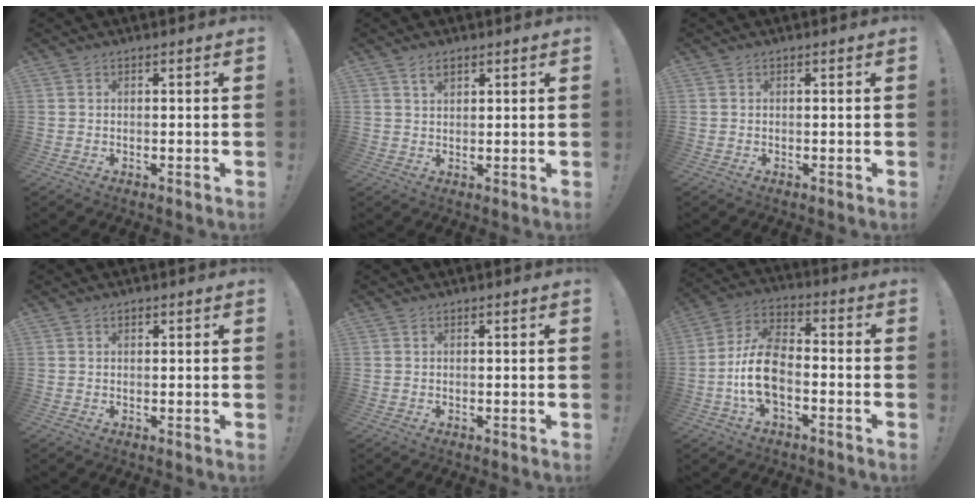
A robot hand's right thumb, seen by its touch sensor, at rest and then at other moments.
{"total": 2.9, "force": [1.7, 1.4, 1.9], "torque": [-0.033, -0.001, 0.029]}
{"total": 0.0}
{"total": 0.6, "force": [0.3, 0.4, 0.3], "torque": [-0.005, 0.002, 0.005]}
{"total": 0.0}
{"total": 13.1, "force": [-4.5, 7.2, 10.0], "torque": [-0.191, 0.022, -0.076]}